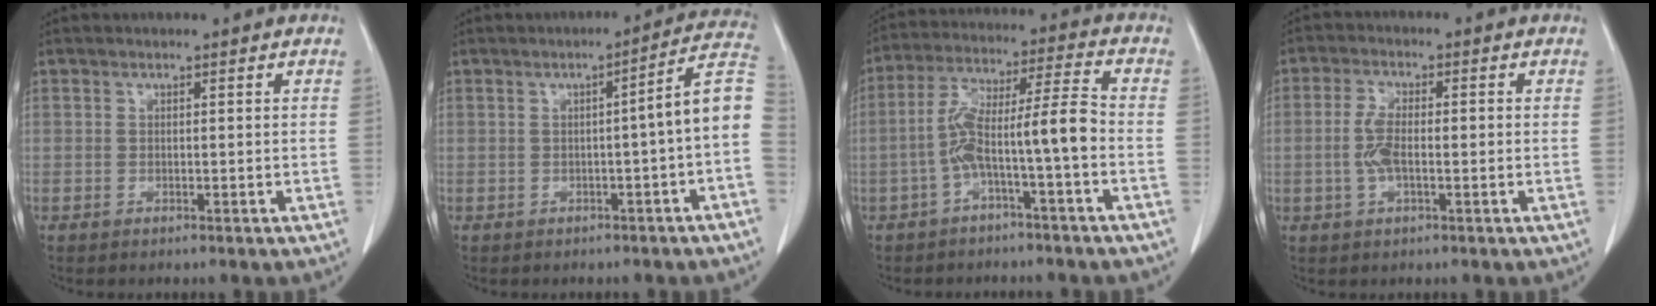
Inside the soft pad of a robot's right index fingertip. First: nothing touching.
{"total": 7.5, "force": [-1.3, -0.2, 7.4], "torque": [-0.083, 0.022, -0.024]}
{"total": 9.4, "force": [-2.9, 0.1, 8.9], "torque": [-0.165, 0.039, -0.050]}
{"total": 4.4, "force": [-0.5, 1.6, 4.0], "torque": [-0.096, 0.010, -0.009]}